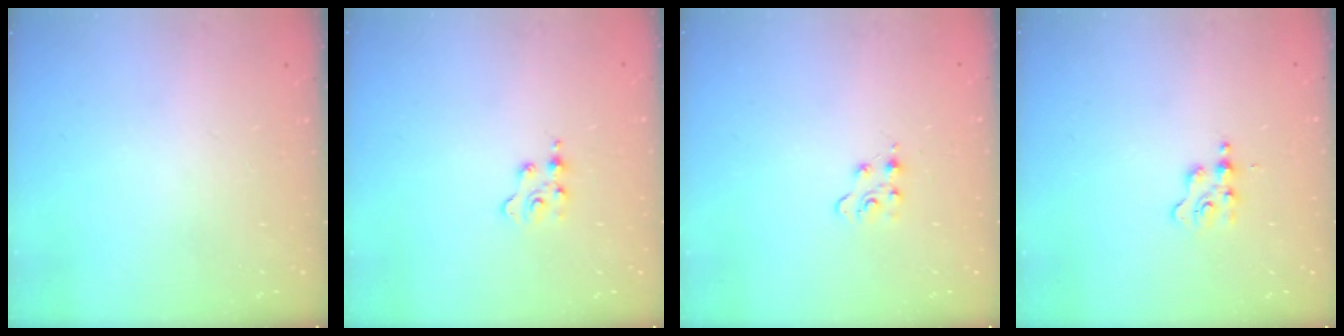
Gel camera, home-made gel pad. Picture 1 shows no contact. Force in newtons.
{"total": 2.5, "press": 2.5, "slide": 0.4}
{"total": 3.6, "press": 3.5, "slide": 0.5}
{"total": 1.7, "press": 1.7, "slide": 0.3}